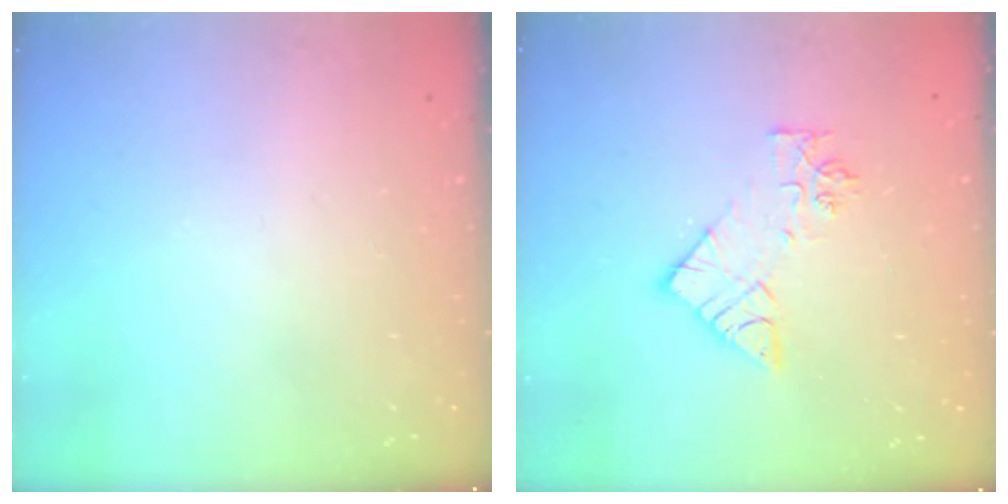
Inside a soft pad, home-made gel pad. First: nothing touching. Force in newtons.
{"total": 10.2, "press": 10.1, "slide": 0.9}